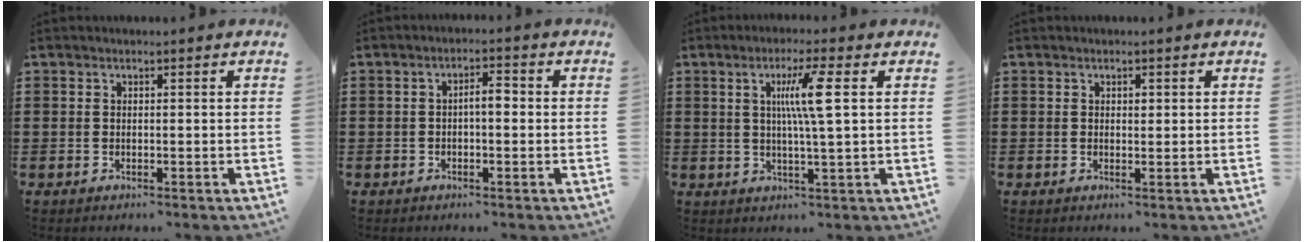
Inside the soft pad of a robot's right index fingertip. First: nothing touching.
{"total": 2.6, "force": [-0.5, 0.8, 2.4], "torque": [-0.045, 0.005, -0.011]}
{"total": 6.5, "force": [1.4, -0.3, 6.4], "torque": [-0.126, -0.002, 0.016]}
{"total": 0.6, "force": [0.2, 0.4, 0.4], "torque": [-0.009, 0.002, 0.004]}